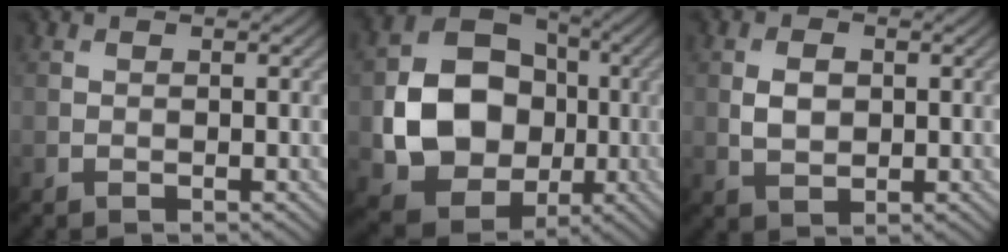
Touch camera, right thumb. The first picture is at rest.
{"total": 13.7, "force": [-1.7, 11.1, 7.8], "torque": [-0.153, -0.009, -0.037]}
{"total": 3.3, "force": [0.4, 2.2, 2.4], "torque": [-0.054, -0.002, 0.009]}